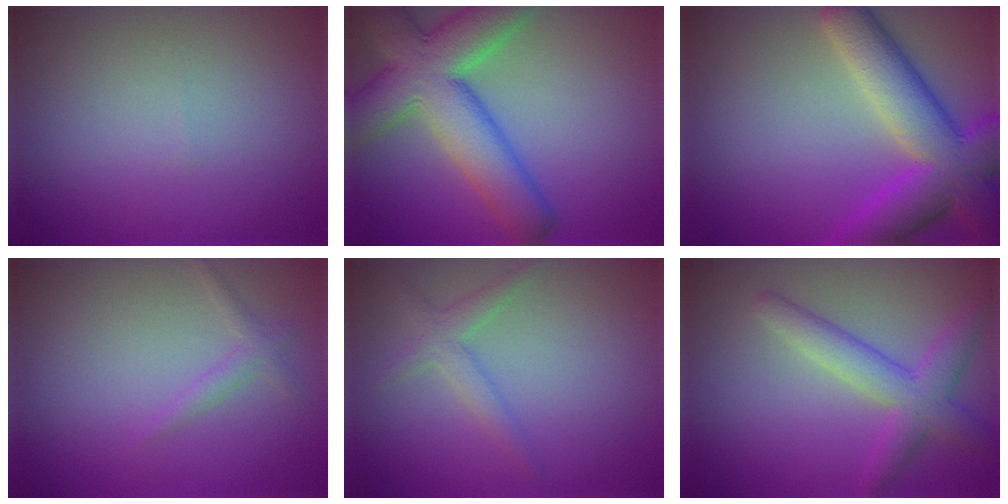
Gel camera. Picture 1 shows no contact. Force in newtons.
{"total": 10.4, "press": 10.4, "slide": 0.7}
{"total": 9.5, "press": 9.4, "slide": 0.5}
{"total": 1.2, "press": 1.2, "slide": 0.1}
{"total": 2.2, "press": 2.2, "slide": 0.1}
{"total": 4.3, "press": 4.3, "slide": 0.1}